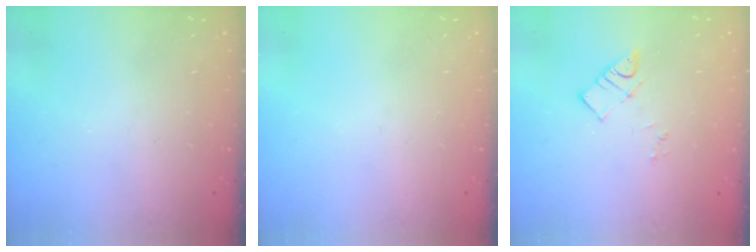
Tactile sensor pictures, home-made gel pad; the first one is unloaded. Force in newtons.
{"total": 0.0}
{"total": 3.4, "press": 3.4, "slide": 0.2}